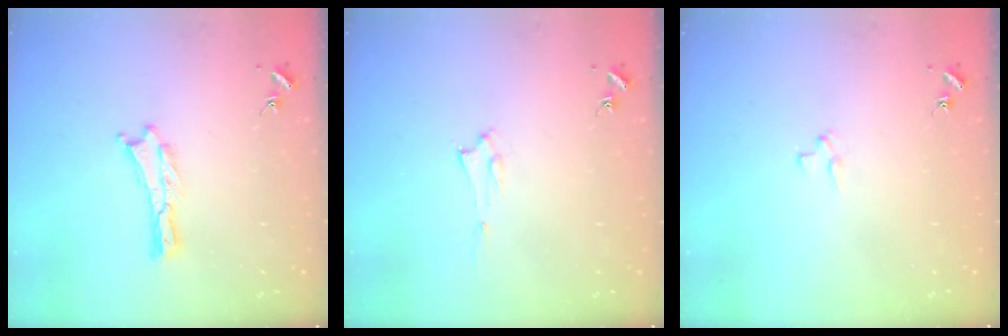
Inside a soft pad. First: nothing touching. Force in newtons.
{"total": 1.5, "press": 1.5, "slide": 0.2}
{"total": 1.9, "press": 1.9, "slide": 0.2}